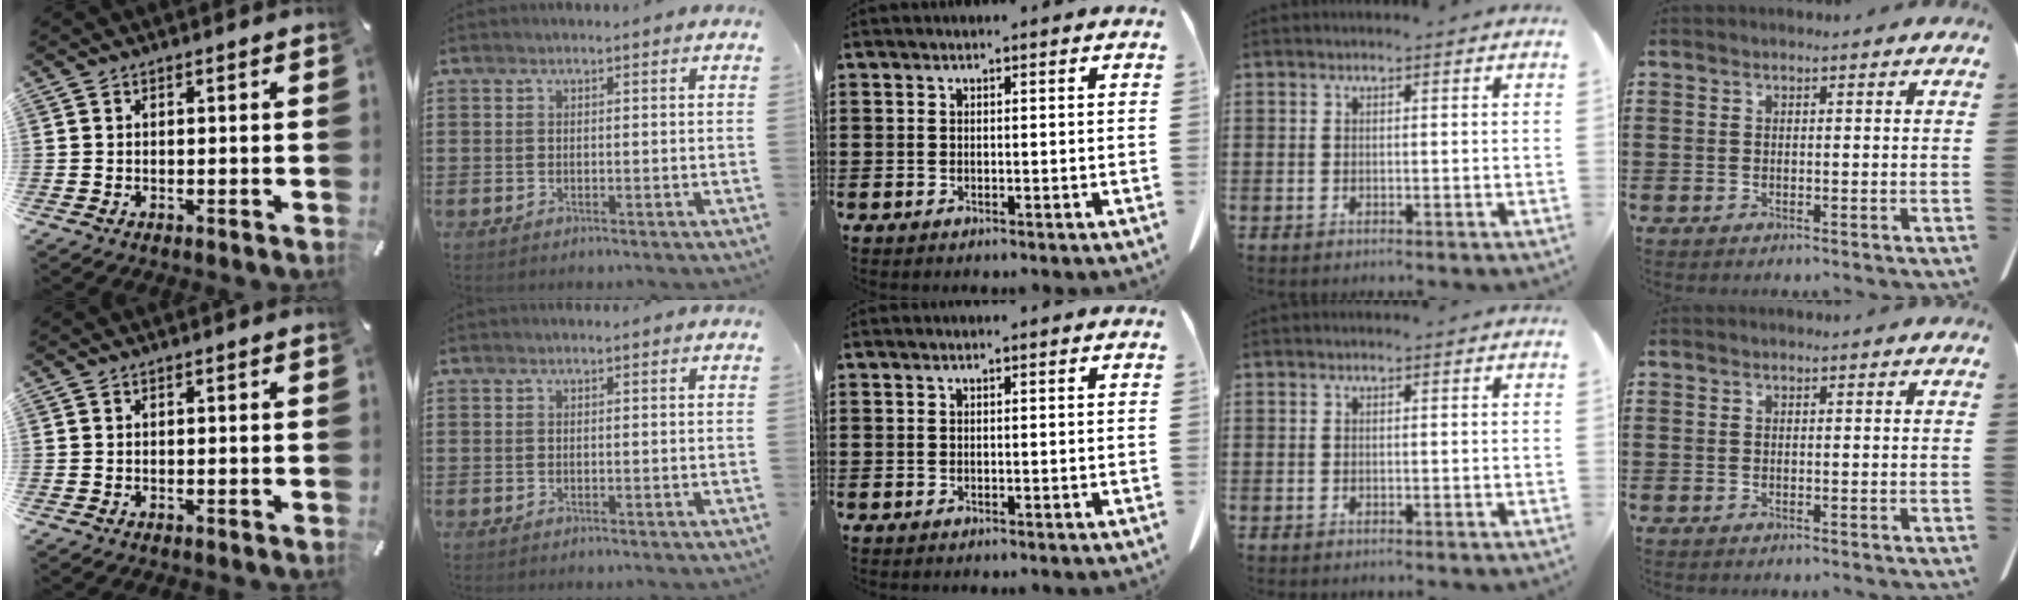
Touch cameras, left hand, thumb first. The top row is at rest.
{}